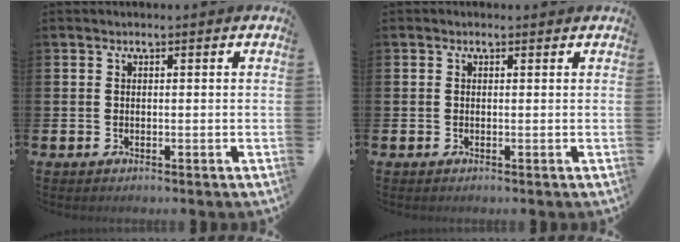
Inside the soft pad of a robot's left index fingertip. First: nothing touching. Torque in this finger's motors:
{"motor_torque": [0.07, -0.81, 0.52, 0.03]}